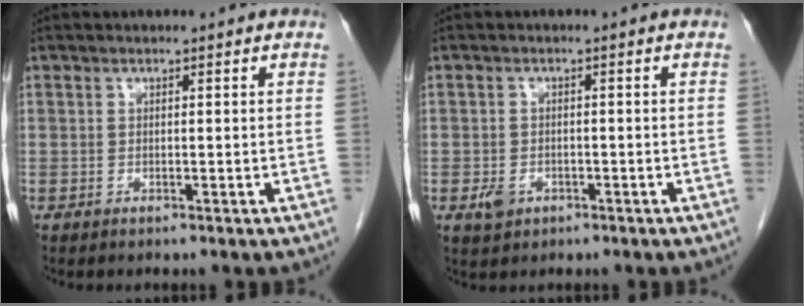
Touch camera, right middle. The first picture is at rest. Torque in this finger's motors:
{"motor_torque": [0.41, -0.14, 0.00, 0.03]}